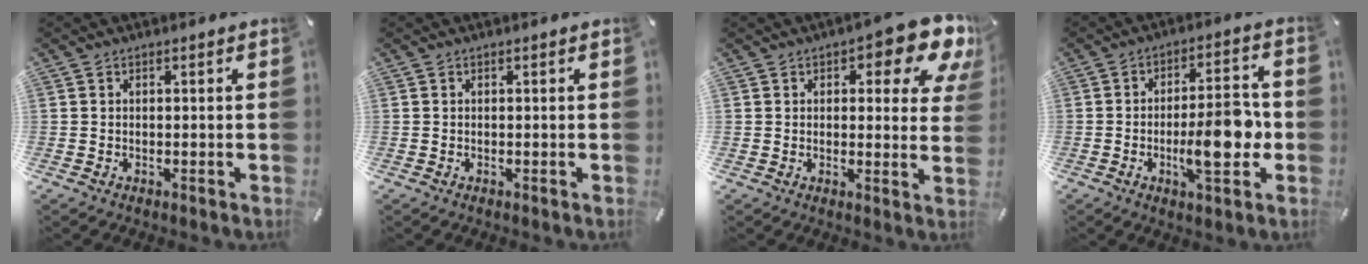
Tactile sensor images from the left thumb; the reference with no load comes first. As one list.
[{"total": 0.0}, {"total": 10.7, "force": [6.6, 4.5, 7.1], "torque": [-0.085, -0.038, 0.109]}, {"total": 13.1, "force": [-2.7, 4.8, 11.9], "torque": [-0.166, 0.000, -0.045]}]